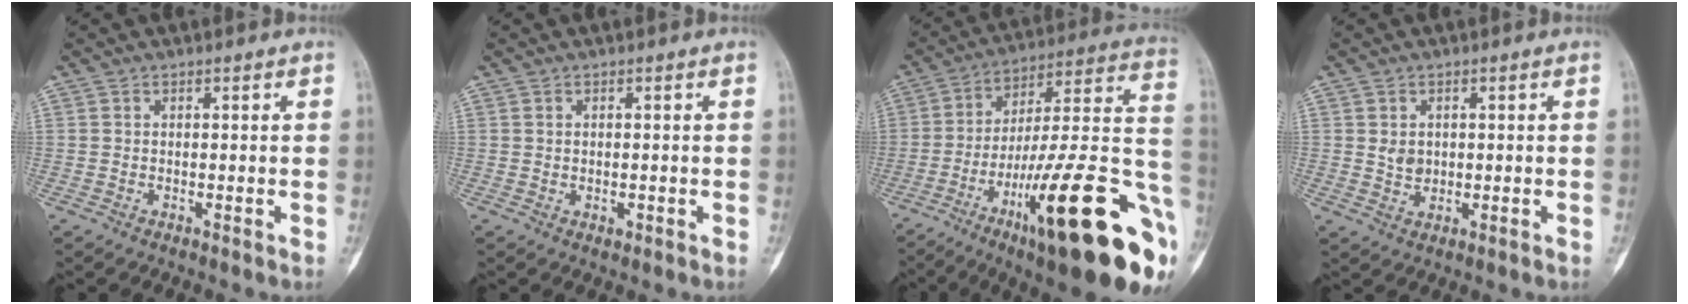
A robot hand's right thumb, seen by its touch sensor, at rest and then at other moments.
{"total": 1.0, "force": [-0.2, 0.7, 0.7], "torque": [-0.005, -0.002, -0.001]}
{"total": 32.0, "force": [-12.2, 7.1, 28.7], "torque": [-0.350, 0.049, -0.182]}
{"total": 2.7, "force": [0.3, 2.2, 1.6], "torque": [-0.015, -0.001, 0.010]}